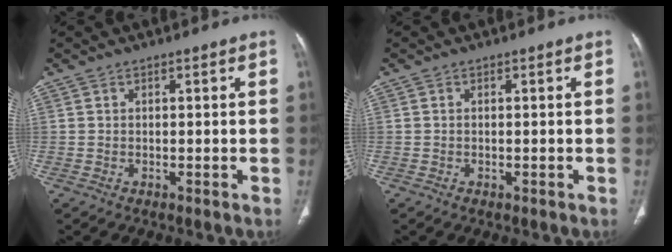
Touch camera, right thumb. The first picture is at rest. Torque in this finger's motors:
{"motor_torque": [-0.61, -0.28, -0.58, 0.25, 0.03]}